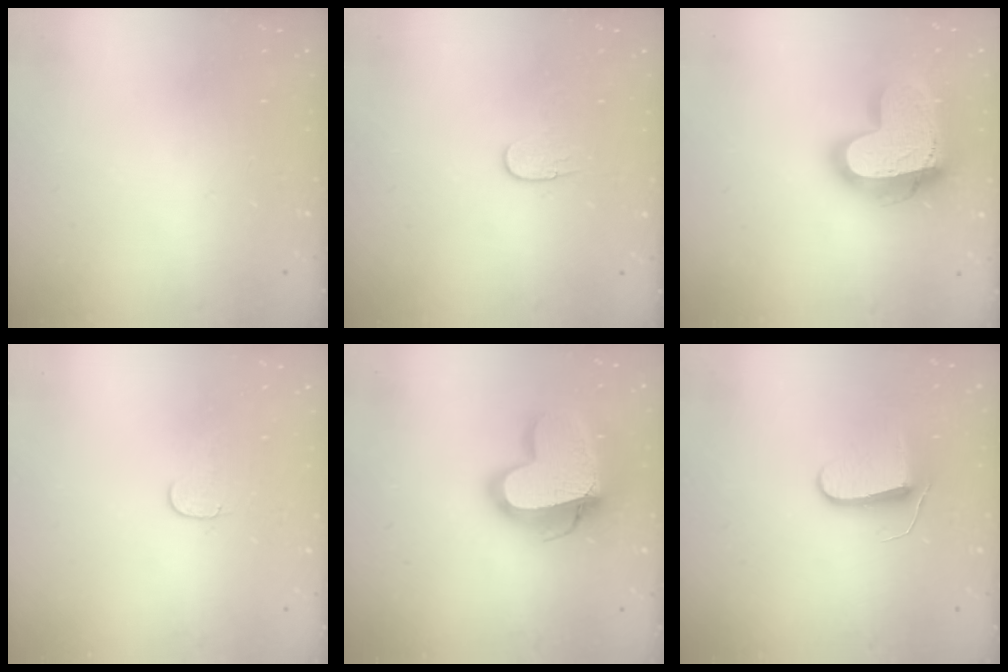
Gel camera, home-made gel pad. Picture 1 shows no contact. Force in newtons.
{"total": 6.2, "press": 6.2, "slide": 0.5}
{"total": 22.7, "press": 22.6, "slide": 1.9}
{"total": 4.0, "press": 4.0, "slide": 0.4}
{"total": 19.4, "press": 19.3, "slide": 1.7}
{"total": 8.5, "press": 8.5, "slide": 0.6}